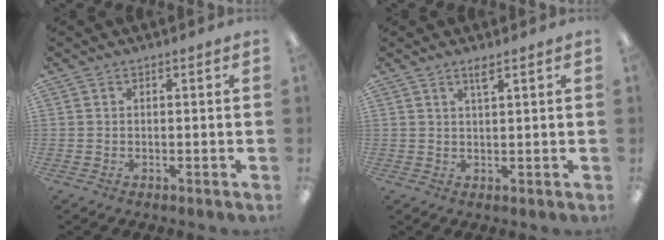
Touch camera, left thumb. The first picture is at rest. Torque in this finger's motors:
{"motor_torque": [0.14, -0.04, -0.15, 0.07, 0.00]}